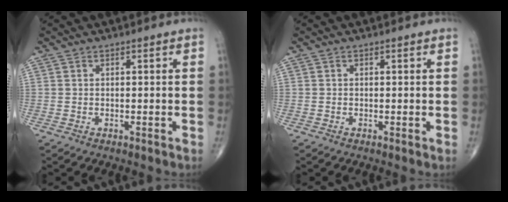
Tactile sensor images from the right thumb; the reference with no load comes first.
{"total": 0.0}